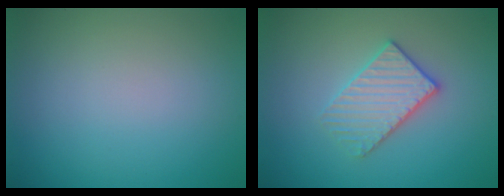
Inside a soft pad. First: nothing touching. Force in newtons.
{"total": 3.3, "press": 3.1, "slide": 1.1}